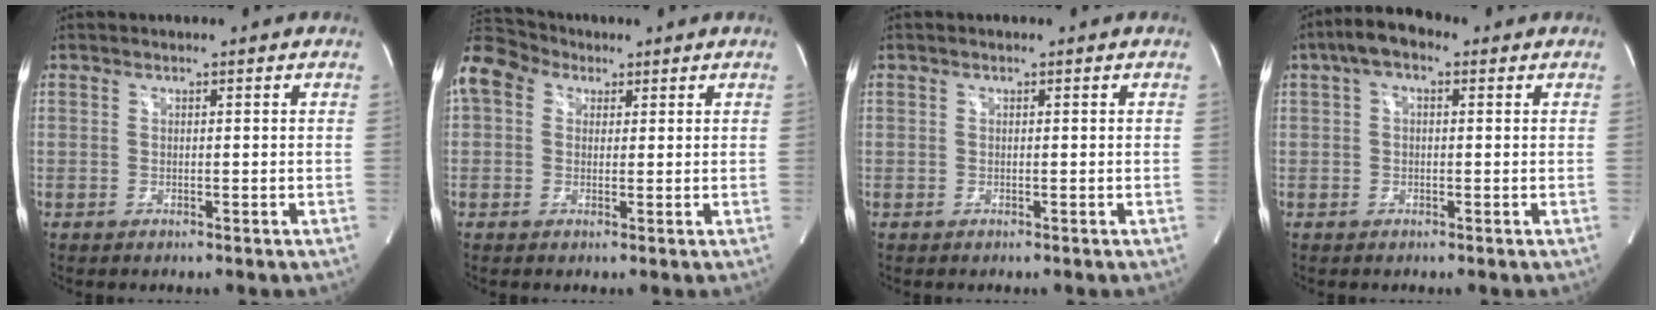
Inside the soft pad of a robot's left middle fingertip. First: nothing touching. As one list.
[{"total": 9.8, "force": [4.8, 7.2, 4.6], "torque": [-0.110, 0.058, 0.090]}, {"total": 0.0}, {"total": 5.0, "force": [2.1, 2.2, 4.0], "torque": [-0.078, 0.029, 0.031]}]